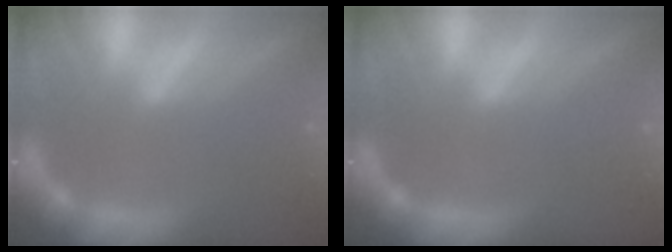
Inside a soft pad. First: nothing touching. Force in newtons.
{"total": 0.0}